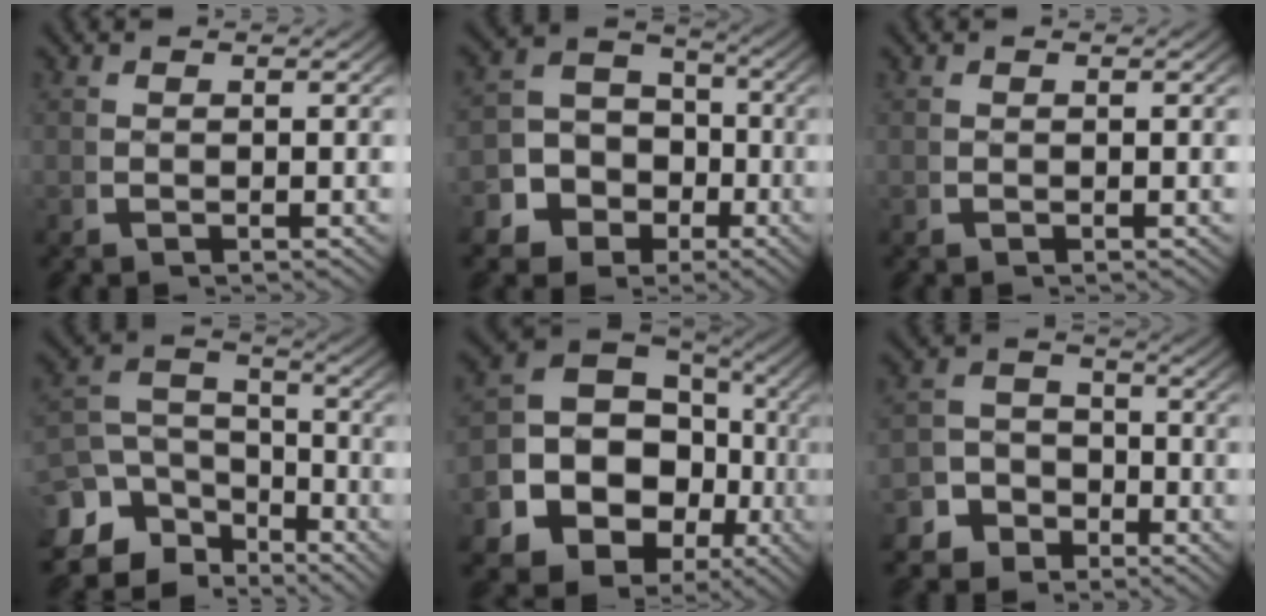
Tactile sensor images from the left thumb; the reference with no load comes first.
{"total": 11.0, "force": [-2.3, 9.8, 4.4], "torque": [-0.097, -0.038, -0.044]}
{"total": 0.0}
{"total": 10.1, "force": [-2.4, 7.5, 6.3], "torque": [-0.110, -0.025, -0.034]}
{"total": 15.0, "force": [-2.4, 12.2, 8.4], "torque": [-0.178, -0.048, -0.037]}
{"total": 6.5, "force": [-2.9, 5.5, 2.0], "torque": [-0.010, -0.018, -0.058]}